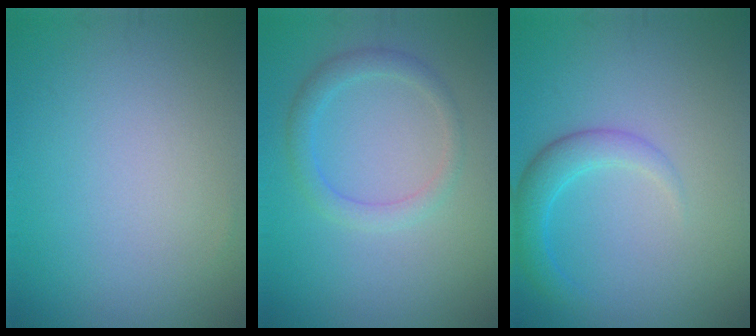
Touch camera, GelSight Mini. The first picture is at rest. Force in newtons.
{"total": 2.3, "press": 2.3, "slide": 0.2}
{"total": 2.7, "press": 2.7, "slide": 0.1}